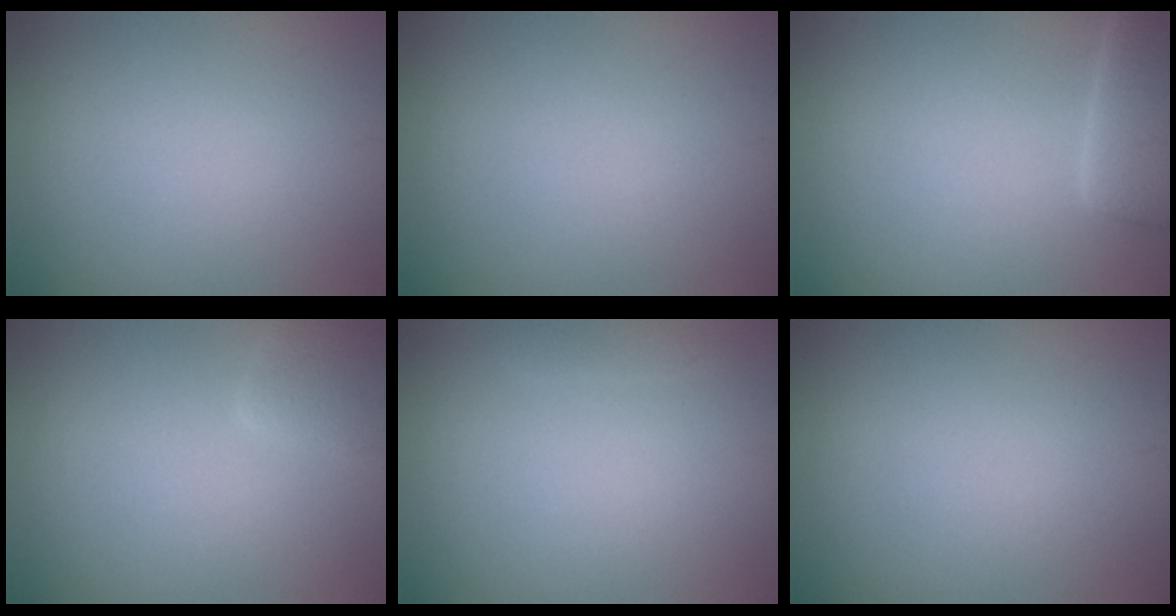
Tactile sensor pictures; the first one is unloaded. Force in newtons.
{"total": 0.0}
{"total": 4.8, "press": 4.8, "slide": 0.5}
{"total": 2.9, "press": 2.9, "slide": 0.2}
{"total": 0.7, "press": 0.7, "slide": 0.1}
{"total": 0.0}